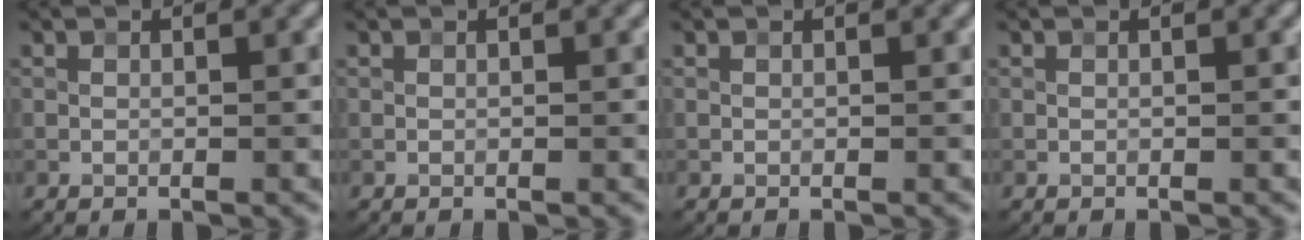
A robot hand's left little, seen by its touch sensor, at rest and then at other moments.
{"total": 0.0}
{"total": 0.0}
{"total": 0.0}